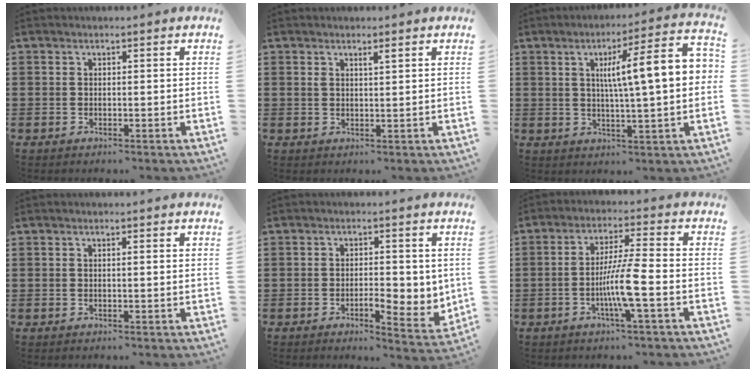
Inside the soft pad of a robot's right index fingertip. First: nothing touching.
{"total": 1.4, "force": [0.8, 0.3, 1.1], "torque": [-0.014, -0.002, 0.011]}
{"total": 10.8, "force": [1.9, 1.2, 10.6], "torque": [-0.181, 0.000, 0.024]}
{"total": 0.7, "force": [0.2, 0.0, 0.7], "torque": [-0.012, 0.000, 0.004]}
{"total": 5.0, "force": [-0.6, 2.2, 4.4], "torque": [-0.061, 0.001, -0.013]}
{"total": 7.5, "force": [-2.4, -0.1, 7.1], "torque": [-0.140, -0.015, -0.051]}